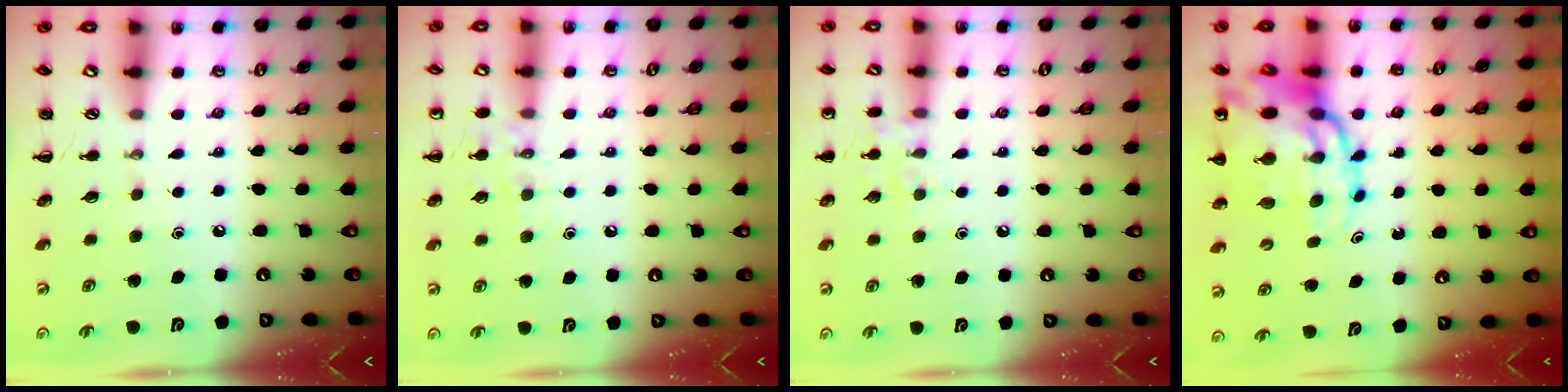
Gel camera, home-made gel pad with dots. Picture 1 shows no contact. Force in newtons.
{"total": 7.7, "press": 7.6, "slide": 1.5}
{"total": 7.4, "press": 7.3, "slide": 1.1}
{"total": 17.7, "press": 16.9, "slide": 5.1}